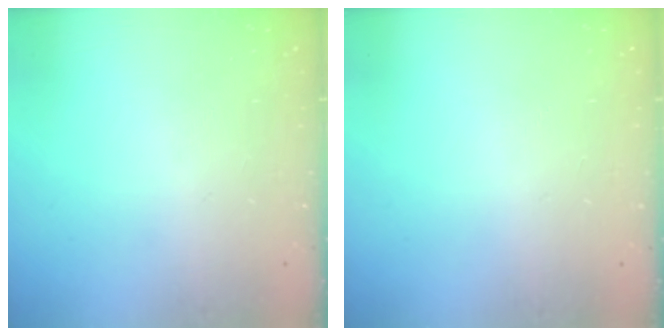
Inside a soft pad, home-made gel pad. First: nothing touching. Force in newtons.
{"total": 2.6, "press": 2.6, "slide": 0.2}